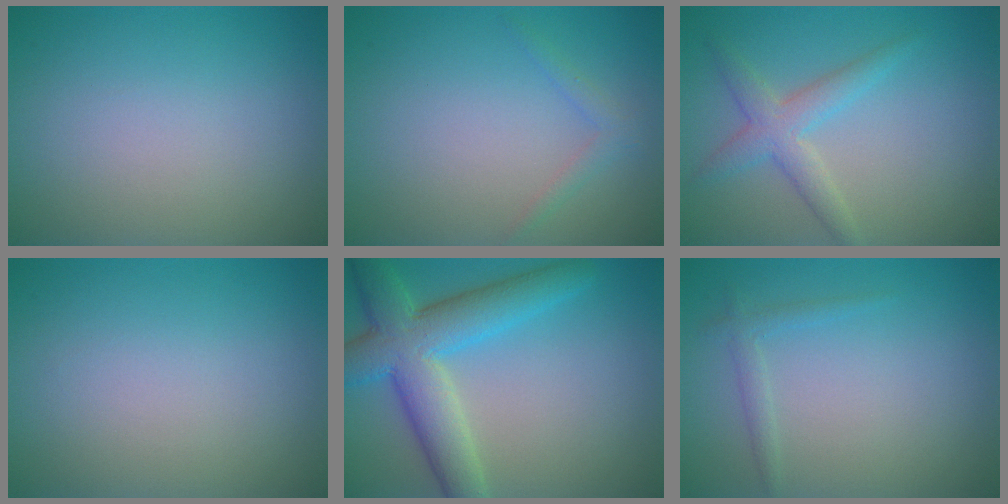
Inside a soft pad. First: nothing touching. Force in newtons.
{"total": 1.2, "press": 1.2, "slide": 0.1}
{"total": 3.0, "press": 3.0, "slide": 0.1}
{"total": 0.0}
{"total": 7.6, "press": 7.6, "slide": 0.3}
{"total": 1.2, "press": 1.2, "slide": 0.0}